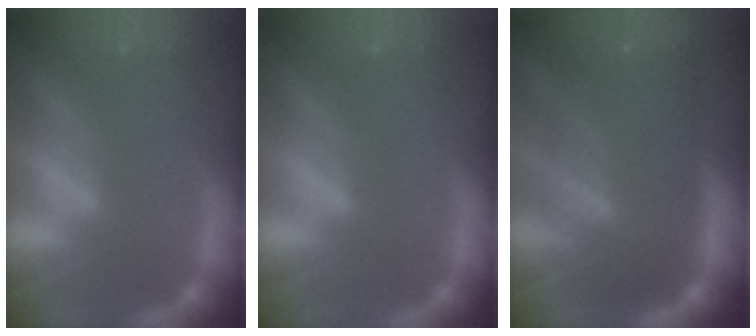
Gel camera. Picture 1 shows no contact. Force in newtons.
{"total": 0.0}
{"total": 10.0}